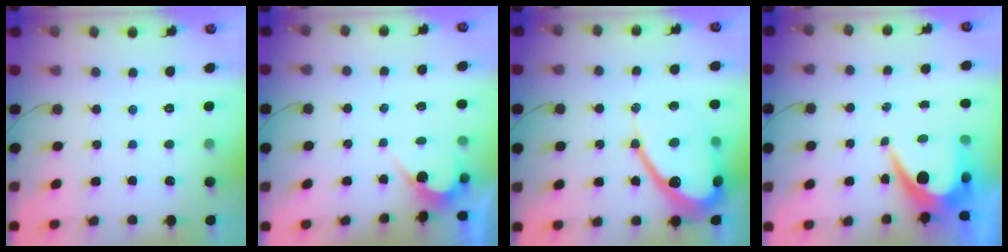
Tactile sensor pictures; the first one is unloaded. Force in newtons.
{"total": 5.1, "press": 5.1, "slide": 0.2}
{"total": 17.4, "press": 17.3, "slide": 1.4}
{"total": 9.2, "press": 9.2, "slide": 0.4}